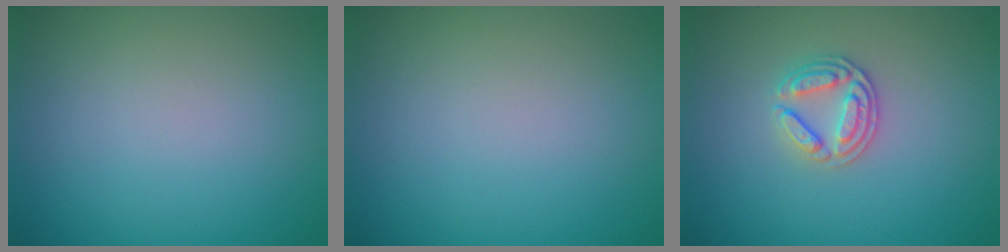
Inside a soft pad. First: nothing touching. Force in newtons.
{"total": 0.0}
{"total": 2.6, "press": 2.5, "slide": 0.6}